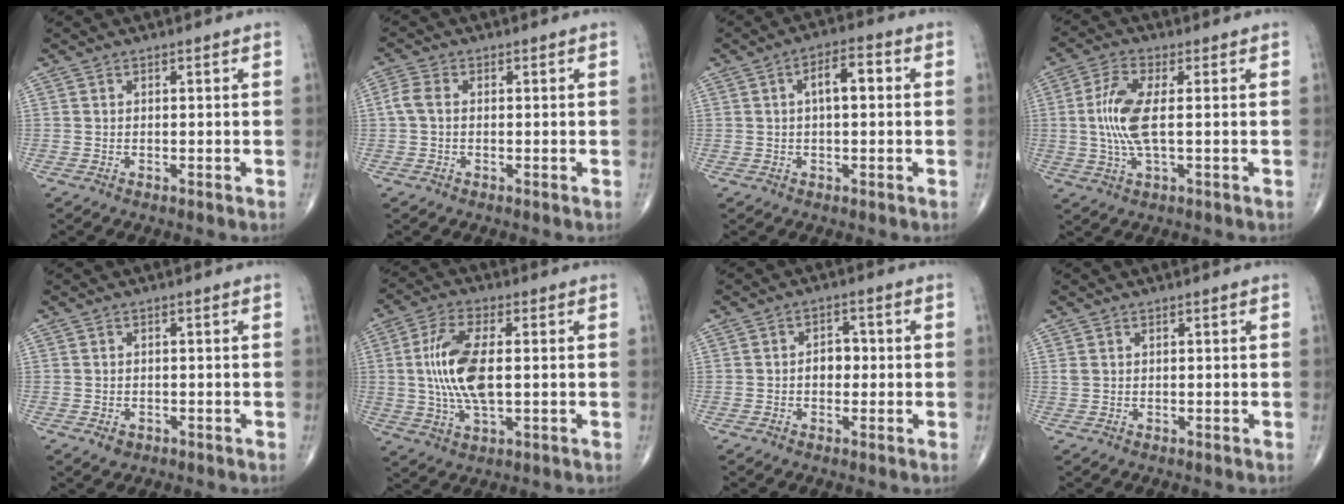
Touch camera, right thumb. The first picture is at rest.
{"total": 3.1, "force": [0.0, 2.0, 2.3], "torque": [-0.054, 0.007, -0.005]}
{"total": 6.0, "force": [1.0, 2.6, 5.3], "torque": [-0.081, 0.016, 0.009]}
{"total": 8.5, "force": [0.2, 2.6, 8.1], "torque": [-0.193, 0.001, 0.002]}
{"total": 1.6, "force": [-0.7, 1.3, 0.7], "torque": [-0.003, 0.003, -0.005]}
{"total": 12.2, "force": [0.7, 5.0, 11.1], "torque": [-0.234, 0.000, 0.014]}
{"total": 3.6, "force": [-0.3, 2.6, 2.5], "torque": [-0.022, 0.013, -0.009]}
{"total": 0.8, "force": [0.4, 0.5, 0.5], "torque": [-0.008, 0.005, 0.011]}